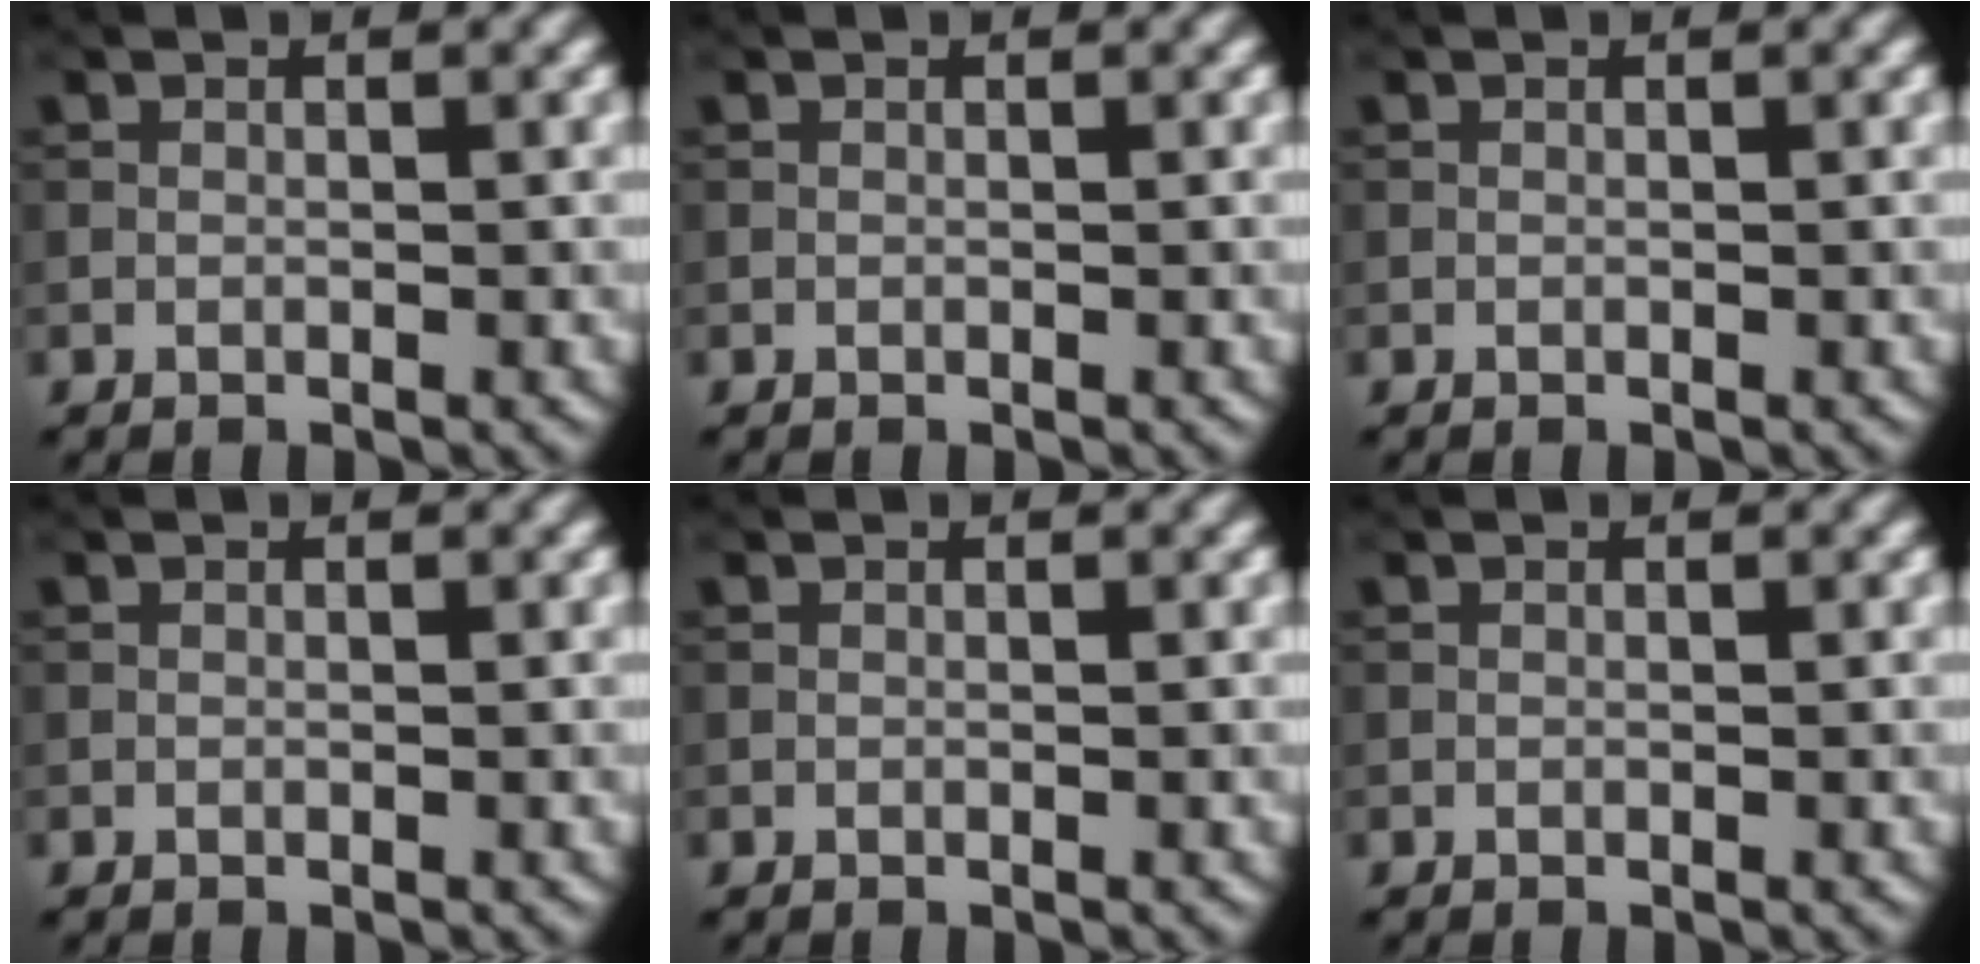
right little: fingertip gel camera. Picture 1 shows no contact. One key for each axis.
{"total": 0.0}
{"total": 0.0}
{"total": 0.0}
{"total": 0.0}
{"total": 0.0}